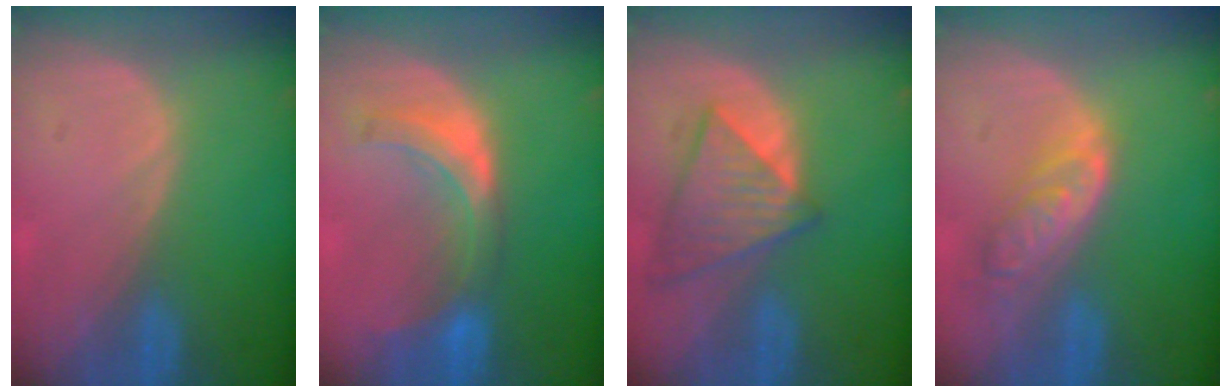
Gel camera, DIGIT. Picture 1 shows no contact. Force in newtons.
{"total": 7.3, "press": 6.8, "slide": 2.9}
{"total": 7.8, "press": 7.0, "slide": 3.4}
{"total": 6.2, "press": 5.6, "slide": 2.7}